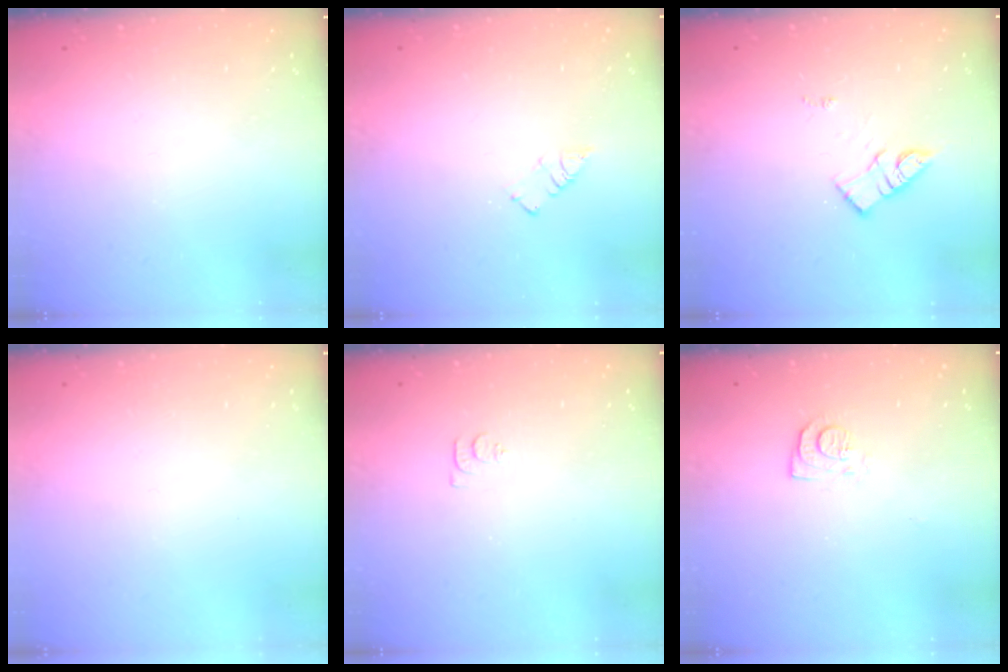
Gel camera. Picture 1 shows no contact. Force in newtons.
{"total": 2.9, "press": 2.9, "slide": 0.4}
{"total": 10.7, "press": 10.7, "slide": 0.7}
{"total": 1.6, "press": 1.6, "slide": 0.1}
{"total": 3.7, "press": 3.6, "slide": 0.5}
{"total": 6.8, "press": 6.7, "slide": 0.7}